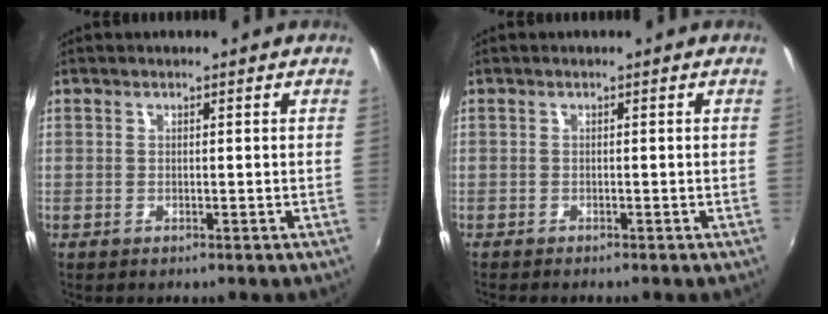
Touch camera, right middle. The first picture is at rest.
{"total": 1.5, "force": [-1.4, 0.1, 0.4], "torque": [-0.011, -0.013, -0.024]}